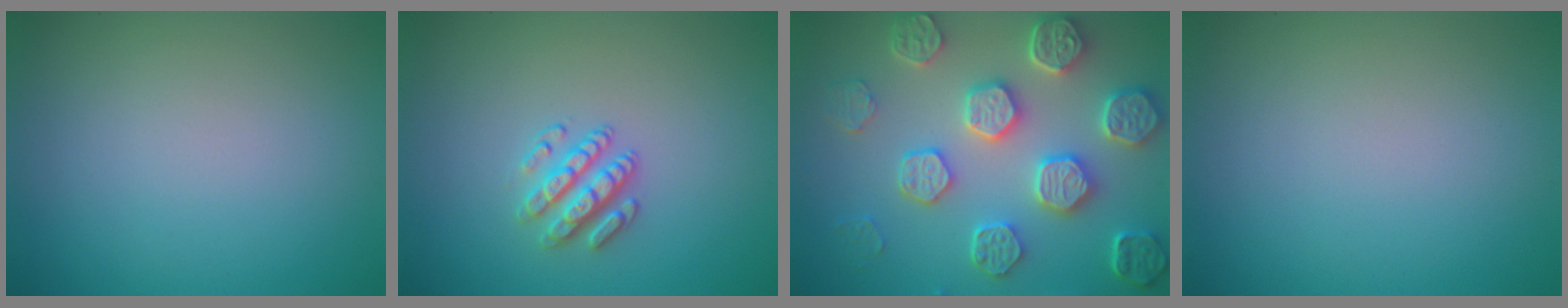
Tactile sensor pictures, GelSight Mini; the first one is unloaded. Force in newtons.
{"total": 2.7, "press": 2.5, "slide": 1.0}
{"total": 7.1, "press": 6.0, "slide": 3.8}
{"total": 0.0}